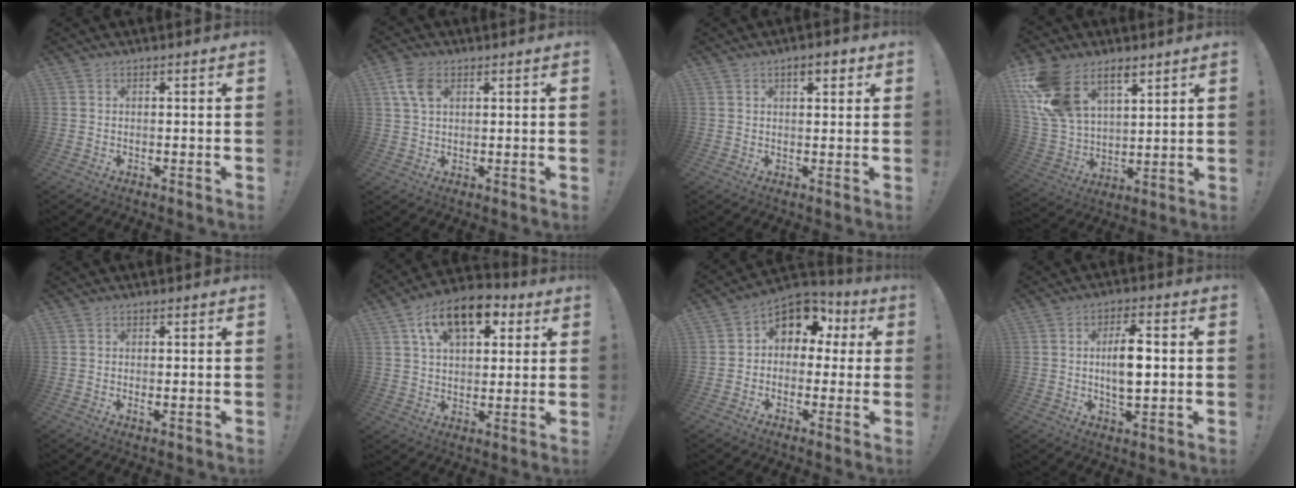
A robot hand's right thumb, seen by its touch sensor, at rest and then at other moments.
{"total": 6.9, "force": [2.6, 4.2, 4.8], "torque": [-0.095, 0.002, 0.051]}
{"total": 4.1, "force": [2.2, 1.6, 3.0], "torque": [-0.032, -0.008, 0.032]}
{"total": 16.9, "force": [9.6, 10.5, 9.1], "torque": [-0.185, -0.049, 0.185]}
{"total": 1.1, "force": [0.3, 0.0, 1.0], "torque": [-0.014, -0.004, 0.005]}
{"total": 14.8, "force": [7.2, 9.0, 9.3], "torque": [-0.149, -0.018, 0.129]}
{"total": 10.5, "force": [3.9, 8.0, 5.5], "torque": [-0.080, -0.016, 0.077]}
{"total": 9.1, "force": [0.6, 3.9, 8.2], "torque": [-0.151, 0.000, 0.002]}